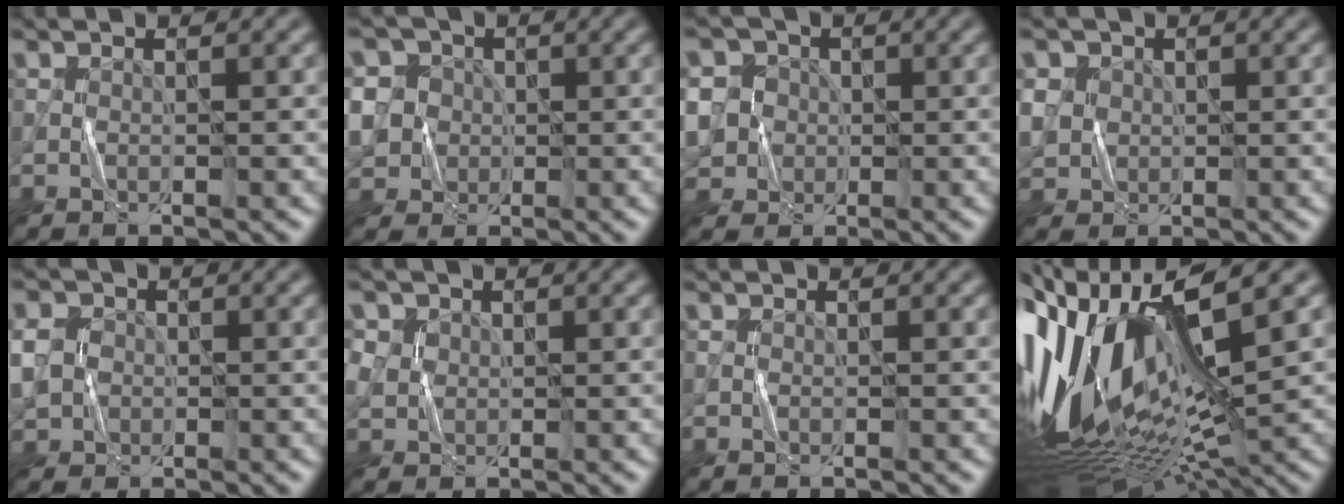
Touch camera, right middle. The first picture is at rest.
{"total": 8.4, "force": [0.3, 7.8, 3.2], "torque": [-0.078, 0.031, -0.020]}
{"total": 7.8, "force": [-0.3, 7.2, 3.0], "torque": [-0.074, 0.027, -0.037]}
{"total": 3.0, "force": [0.4, 2.8, 1.1], "torque": [-0.037, 0.006, 0.007]}
{"total": 4.7, "force": [-0.1, 4.2, 2.2], "torque": [-0.058, 0.009, -0.013]}
{"total": 2.3, "force": [0.6, 2.1, 0.8], "torque": [-0.027, 0.010, 0.010]}
{"total": 0.0}
{"total": 16.3, "force": [1.8, 6.5, 14.8], "torque": [-0.318, -0.010, 0.049]}